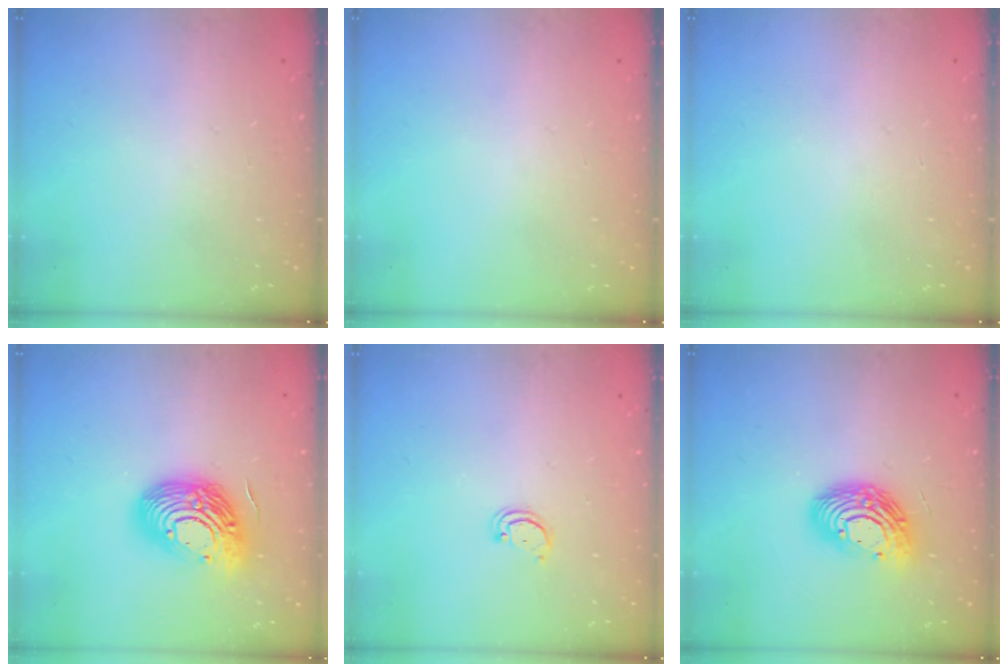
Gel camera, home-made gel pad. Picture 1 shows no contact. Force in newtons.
{"total": 0.0}
{"total": 0.0}
{"total": 17.5, "press": 17.5, "slide": 1.3}
{"total": 2.1, "press": 2.1, "slide": 0.2}
{"total": 12.9, "press": 12.9, "slide": 1.2}